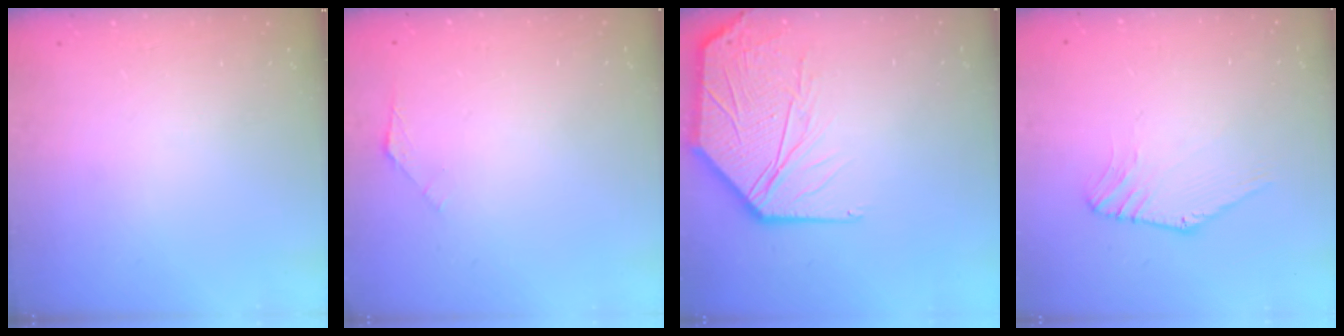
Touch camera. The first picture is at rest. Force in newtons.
{"total": 2.6, "press": 2.6, "slide": 0.7}
{"total": 15.2, "press": 15.1, "slide": 1.8}
{"total": 0.5, "press": 0.5, "slide": 0.3}